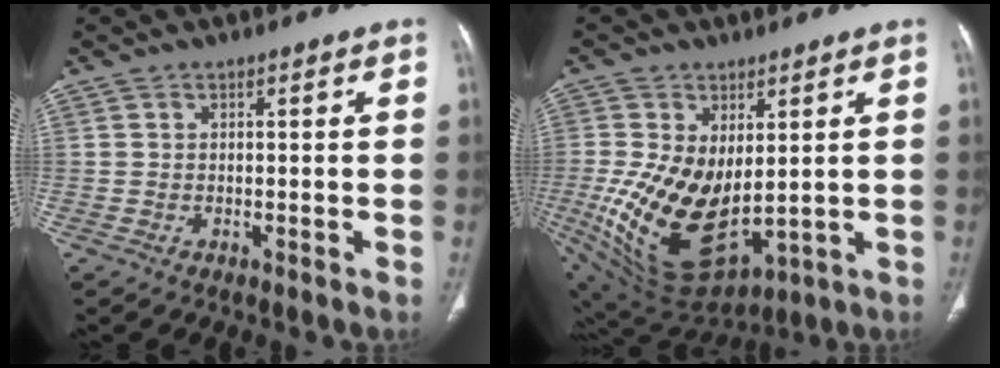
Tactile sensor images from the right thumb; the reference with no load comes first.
{"total": 18.7, "force": [0.1, 11.0, 15.1], "torque": [-0.288, -0.025, 0.033]}